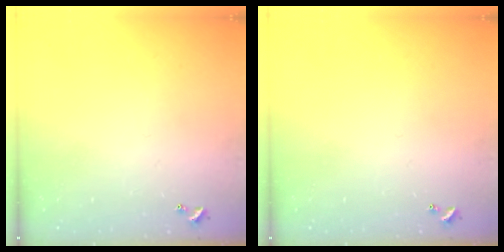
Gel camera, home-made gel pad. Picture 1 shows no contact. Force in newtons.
{"total": 0.0}